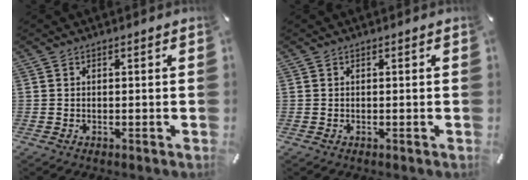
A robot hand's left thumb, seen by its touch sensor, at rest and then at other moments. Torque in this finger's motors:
{"motor_torque": [-0.05, 0.10, -0.05, -0.02, 0.03]}